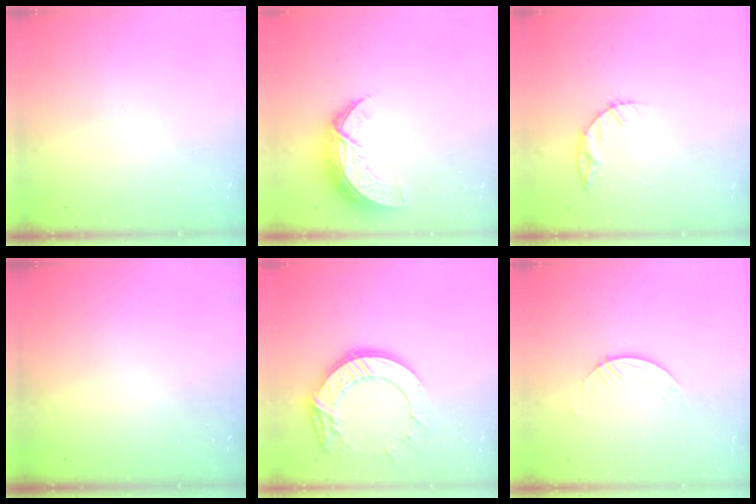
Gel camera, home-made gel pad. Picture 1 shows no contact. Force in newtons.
{"total": 8.8, "press": 8.7, "slide": 1.0}
{"total": 5.8, "press": 5.8, "slide": 0.6}
{"total": 0.0}
{"total": 15.1, "press": 15.1, "slide": 0.9}
{"total": 3.8, "press": 3.8, "slide": 0.4}